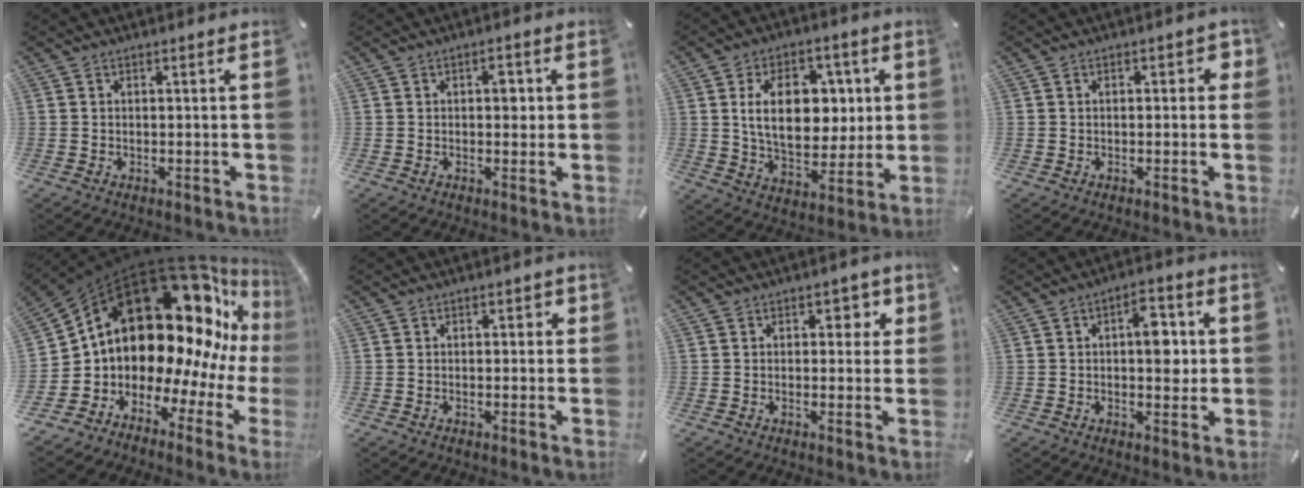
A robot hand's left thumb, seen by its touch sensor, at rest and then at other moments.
{"total": 3.4, "force": [0.5, 2.1, 2.6], "torque": [-0.020, -0.003, -0.002]}
{"total": 16.7, "force": [3.1, 11.4, 11.9], "torque": [-0.201, 0.005, 0.053]}
{"total": 2.3, "force": [0.1, 1.5, 1.7], "torque": [-0.017, 0.004, -0.004]}
{"total": 23.3, "force": [11.6, 13.8, 14.9], "torque": [-0.203, -0.145, 0.226]}
{"total": 1.4, "force": [-0.2, 1.1, 0.8], "torque": [-0.007, 0.004, -0.009]}
{"total": 3.7, "force": [0.9, 2.7, 2.4], "torque": [-0.012, -0.005, 0.003]}
{"total": 8.7, "force": [0.9, 4.8, 7.2], "torque": [-0.085, -0.001, 0.007]}